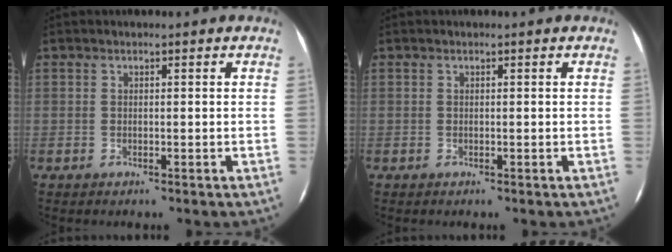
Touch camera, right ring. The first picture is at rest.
{"total": 0.0}